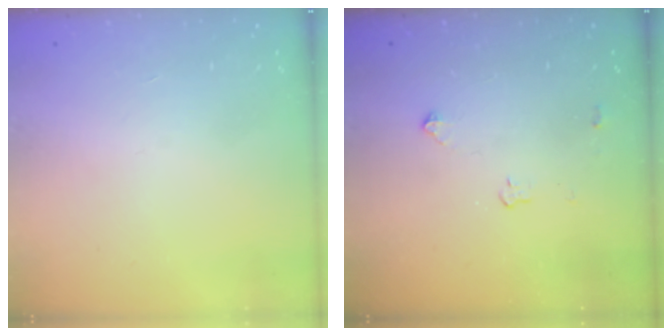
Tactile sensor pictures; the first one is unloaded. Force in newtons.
{"total": 2.6, "press": 2.6, "slide": 0.4}